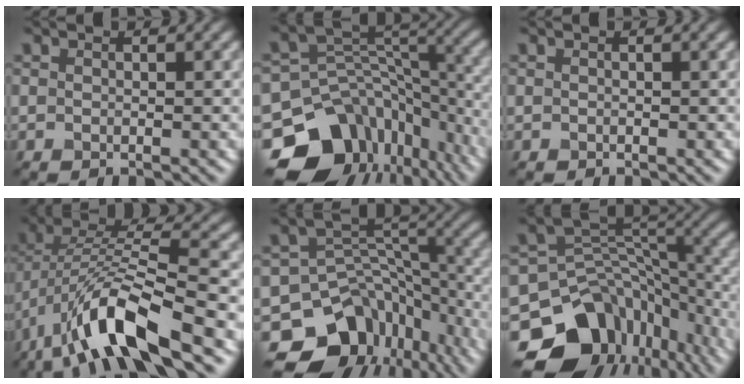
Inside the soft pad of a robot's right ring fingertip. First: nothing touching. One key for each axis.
{"total": 15.3, "fx": -9.7, "fy": 10.5, "fz": 5.4, "tx": -0.133, "ty": -0.004, "tz": -0.128}
{"total": 0.0}
{"total": 10.6, "fx": -5.6, "fy": 3.1, "fz": 8.4, "tx": -0.159, "ty": 0.012, "tz": -0.106}
{"total": 14.2, "fx": -9.3, "fy": 9.8, "fz": 4.4, "tx": -0.089, "ty": 0.003, "tz": -0.121}
{"total": 15.4, "fx": -9.1, "fy": 10.9, "fz": 6.1, "tx": -0.137, "ty": -0.003, "tz": -0.120}